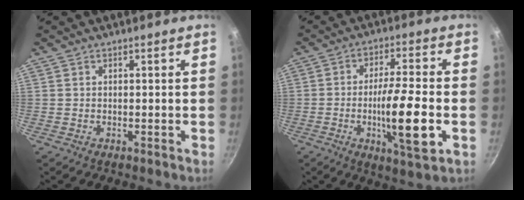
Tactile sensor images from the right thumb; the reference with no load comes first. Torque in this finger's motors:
{"motor_torque": [3.37, 1.59, 1.80, -0.97, 0.65]}